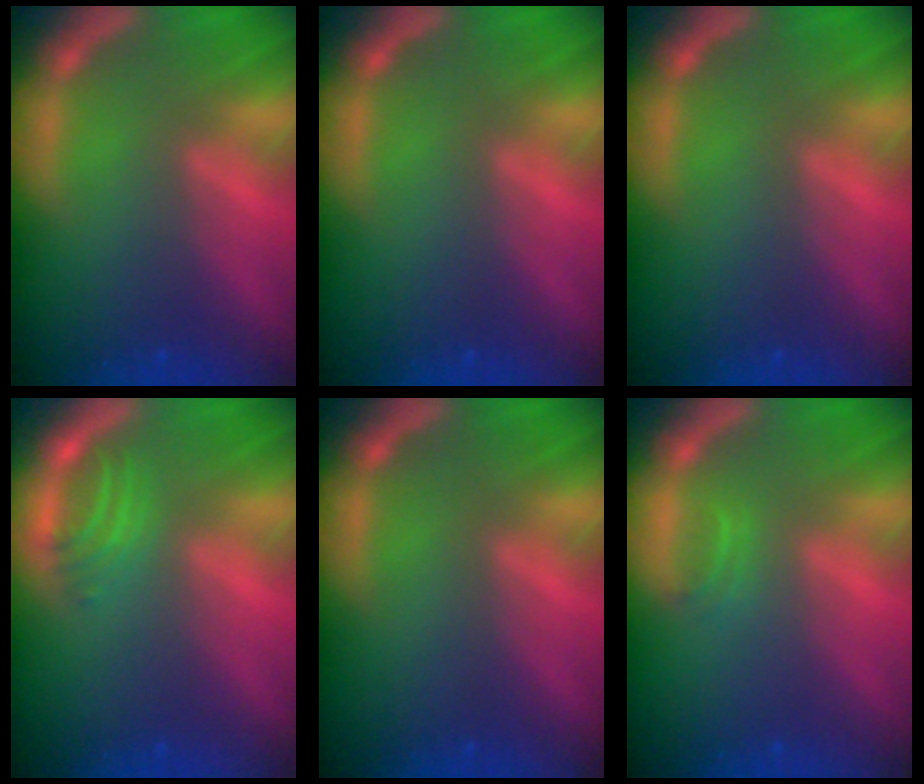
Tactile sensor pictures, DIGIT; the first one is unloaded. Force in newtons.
{"total": 0.0}
{"total": 0.0}
{"total": 2.5}
{"total": 0.0}
{"total": 0.9}